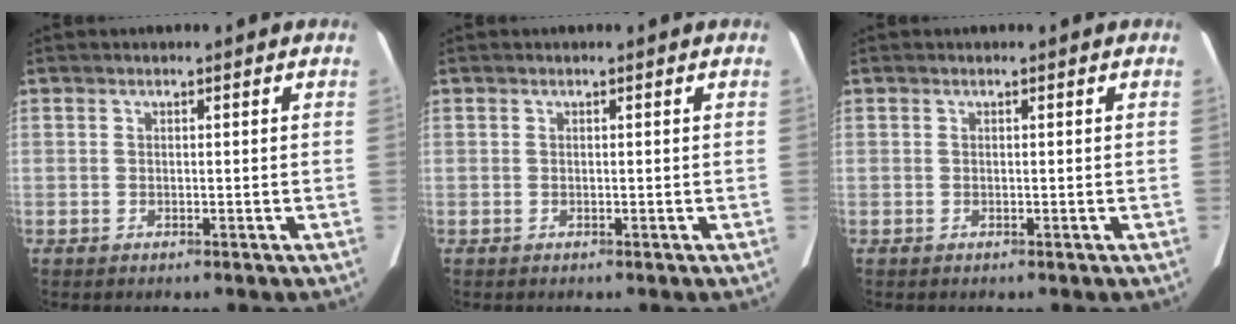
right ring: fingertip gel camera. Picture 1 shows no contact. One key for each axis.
{"total": 0.0}
{"total": 0.0}